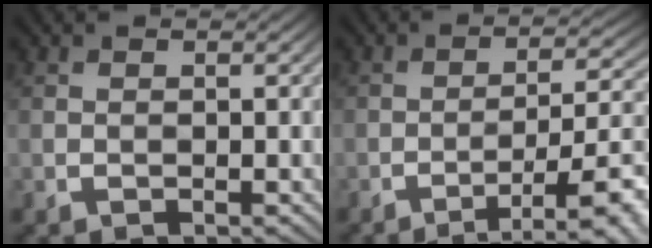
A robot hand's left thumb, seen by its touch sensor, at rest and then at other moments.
{"total": 9.4, "force": [-4.6, 2.2, 7.9], "torque": [-0.123, 0.003, -0.062]}